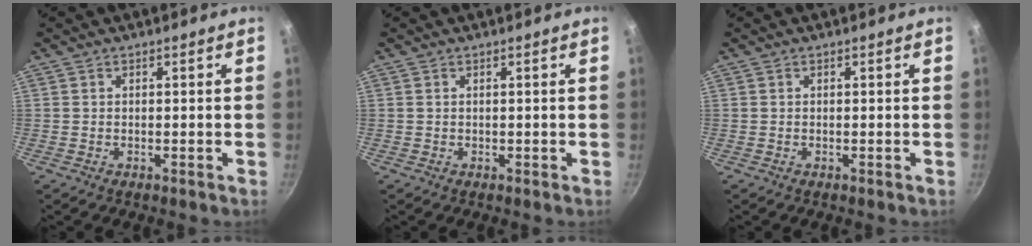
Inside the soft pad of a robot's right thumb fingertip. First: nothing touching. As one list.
[{"total": 0.6, "force": [0.2, 0.5, 0.2], "torque": [-0.002, 0.002, 0.004]}, {"total": 0.0}]